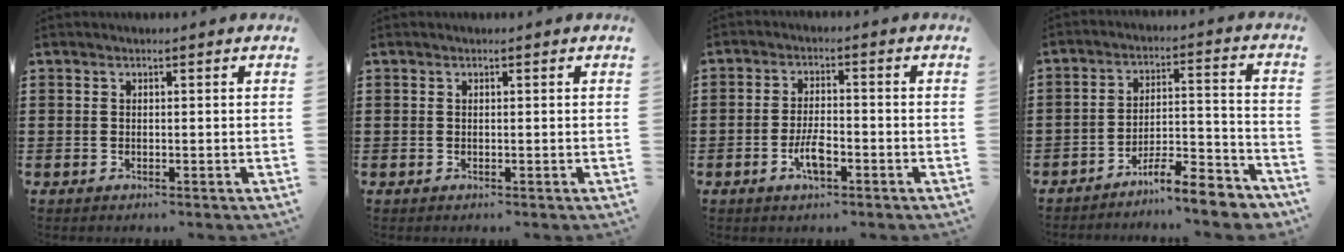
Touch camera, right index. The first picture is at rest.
{"total": 0.0}
{"total": 4.6, "force": [-1.9, 1.7, 3.8], "torque": [-0.077, 0.002, -0.038]}
{"total": 7.9, "force": [-7.3, 0.7, 2.8], "torque": [-0.036, 0.013, -0.139]}